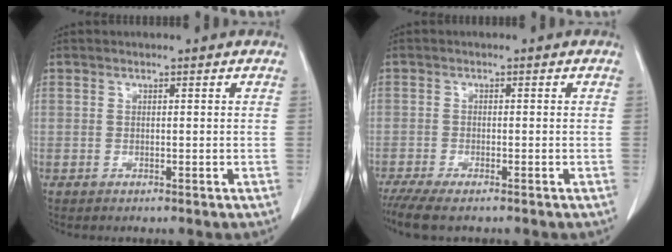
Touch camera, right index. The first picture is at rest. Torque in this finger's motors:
{"motor_torque": [0.03, -0.29, 0.14, 0.05]}